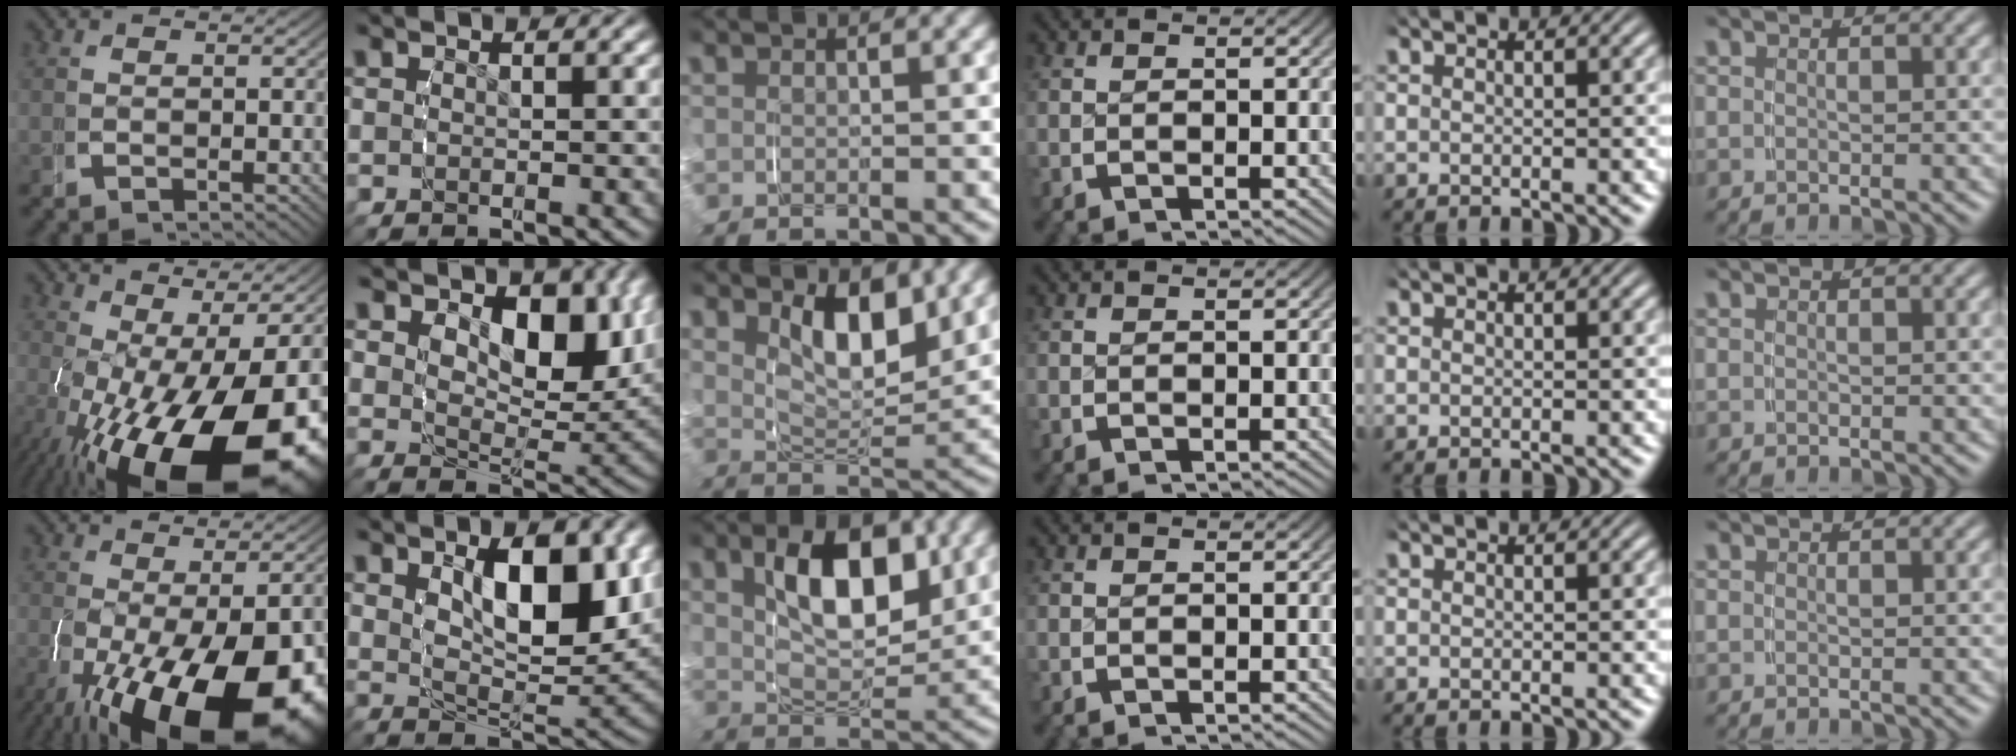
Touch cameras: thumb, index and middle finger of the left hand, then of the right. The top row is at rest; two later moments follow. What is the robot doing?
{"motion": "grasp_and_lifting", "object": "plastic wrap"}